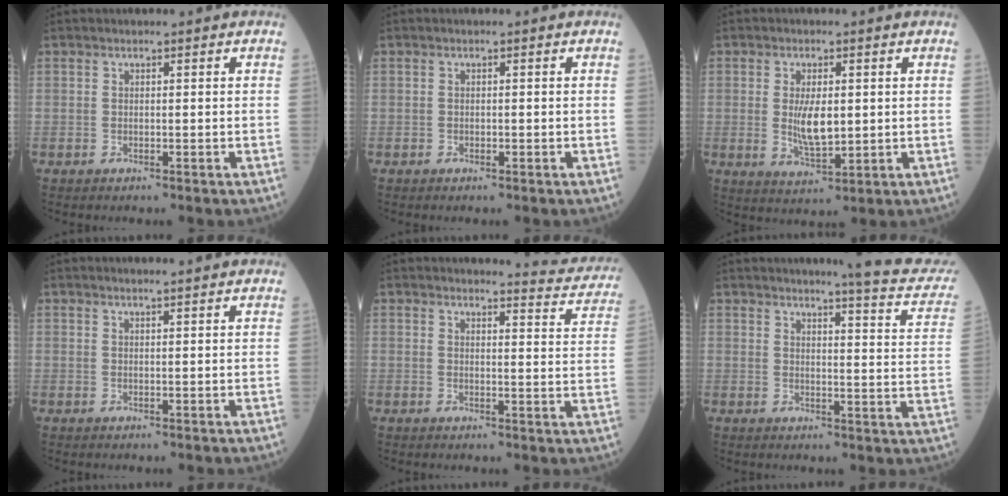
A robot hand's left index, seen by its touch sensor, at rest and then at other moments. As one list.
[{"total": 0.5, "force": [-0.3, 0.3, 0.3], "torque": [-0.007, 0.000, -0.005]}, {"total": 5.8, "force": [0.4, 2.1, 5.4], "torque": [-0.106, -0.010, 0.012]}, {"total": 3.0, "force": [2.8, -0.3, 1.1], "torque": [-0.017, 0.009, 0.034]}, {"total": 7.7, "force": [7.7, 0.2, 0.1], "torque": [0.002, -0.048, 0.069]}, {"total": 11.1, "force": [10.3, 0.1, 4.1], "torque": [-0.036, -0.047, 0.098]}]